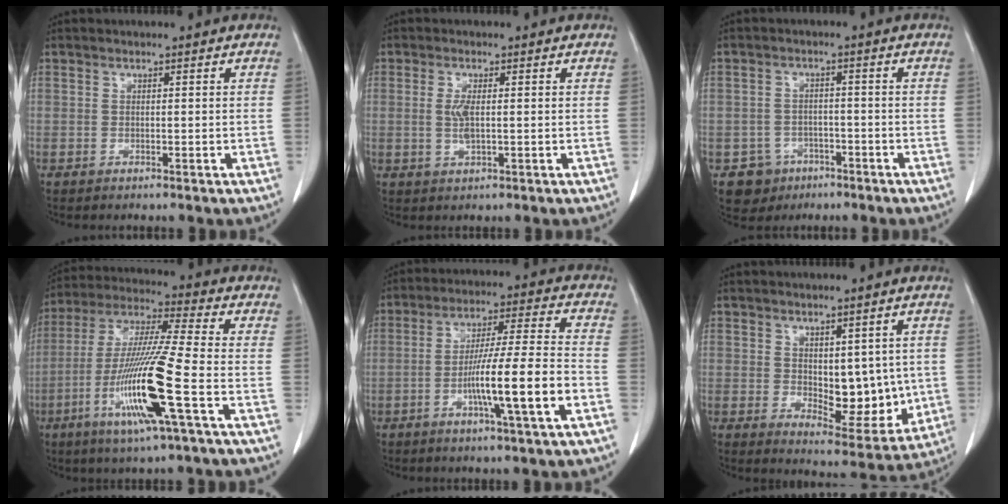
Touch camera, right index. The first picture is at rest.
{"total": 2.7, "force": [0.2, 0.8, 2.6], "torque": [-0.052, -0.002, 0.008]}
{"total": 5.0, "force": [-2.7, 4.2, 0.4], "torque": [-0.005, 0.012, -0.037]}
{"total": 15.8, "force": [-5.4, -0.6, 14.8], "torque": [-0.302, -0.019, -0.106]}
{"total": 12.8, "force": [-4.3, -0.4, 12.1], "torque": [-0.207, 0.001, -0.073]}
{"total": 9.1, "force": [0.3, 4.6, 7.8], "torque": [-0.092, -0.010, 0.027]}